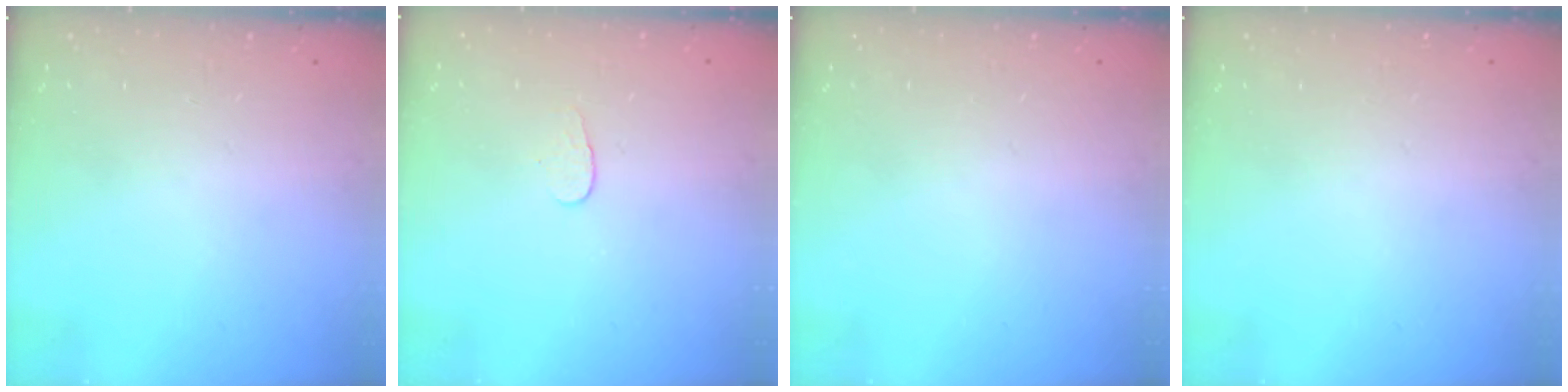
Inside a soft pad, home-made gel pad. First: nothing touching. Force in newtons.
{"total": 4.1, "press": 4.1, "slide": 0.3}
{"total": 0.0}
{"total": 0.0}